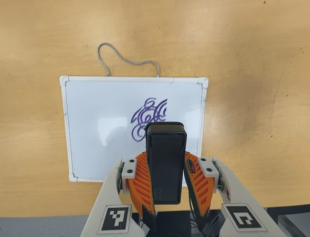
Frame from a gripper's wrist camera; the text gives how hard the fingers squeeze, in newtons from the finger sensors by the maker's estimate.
{"total": 6.6, "left": 5.3, "right": 8.0}